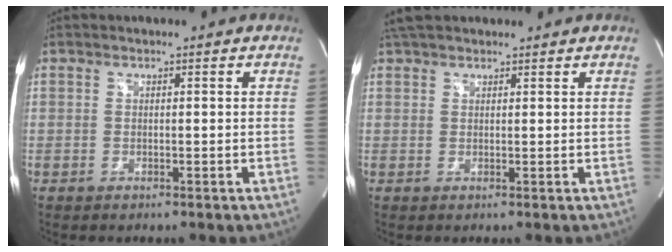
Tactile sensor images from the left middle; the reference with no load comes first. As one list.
[{"total": 4.8, "force": [4.1, 1.7, 1.8], "torque": [-0.028, 0.036, 0.071]}]